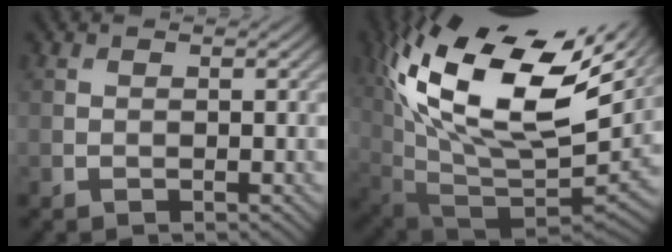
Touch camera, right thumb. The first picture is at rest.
{"total": 19.8, "force": [8.2, 9.7, 15.2], "torque": [-0.300, 0.001, 0.157]}